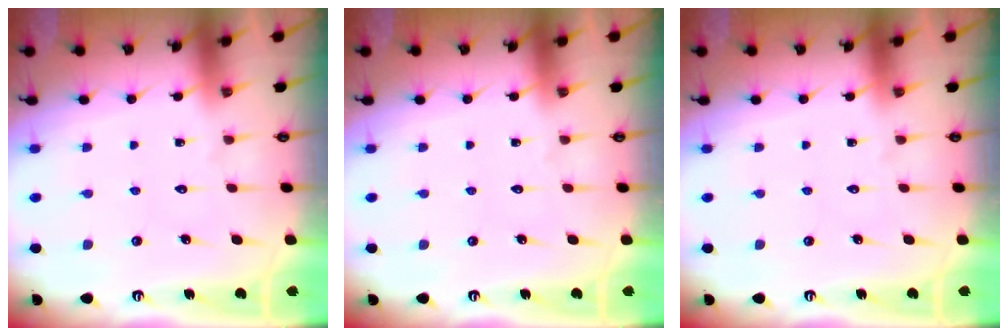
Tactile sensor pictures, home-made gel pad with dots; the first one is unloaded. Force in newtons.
{"total": 0.0}
{"total": 0.0}